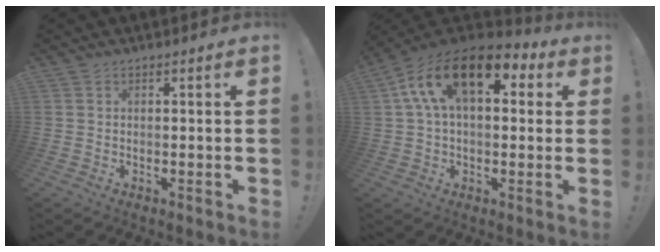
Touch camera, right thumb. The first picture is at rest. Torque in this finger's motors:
{"motor_torque": [2.50, 2.50, 1.45, -0.08, 0.16]}